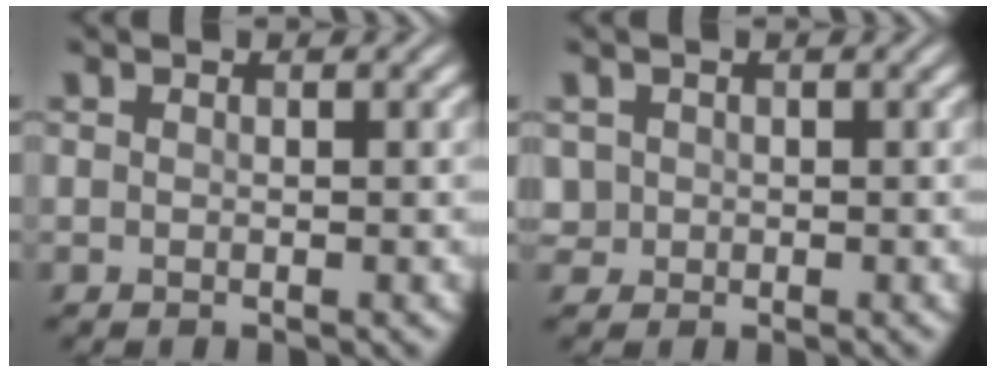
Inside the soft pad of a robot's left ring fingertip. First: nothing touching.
{"total": 1.3, "force": [0.1, 1.3, 0.2], "torque": [0.003, -0.002, 0.003]}